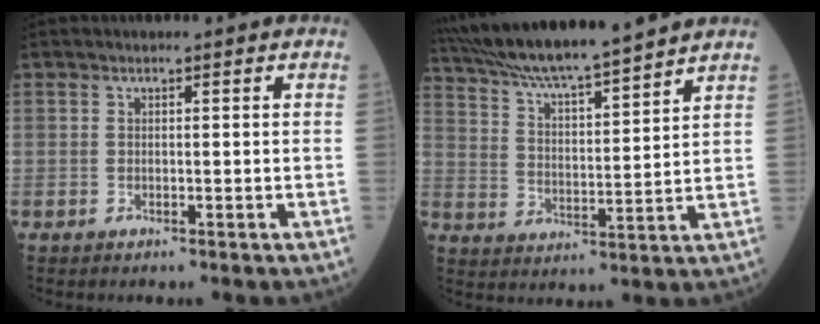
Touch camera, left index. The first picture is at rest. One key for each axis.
{"total": 16.5, "fx": 14.9, "fy": 0.2, "fz": 7.0, "tx": -0.129, "ty": 0.015, "tz": 0.250}